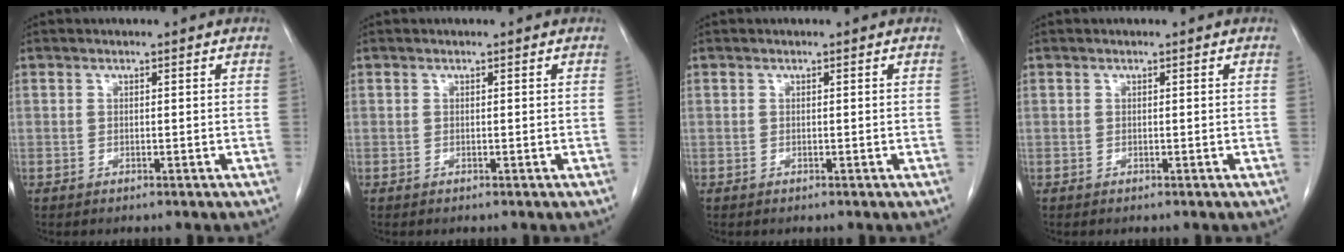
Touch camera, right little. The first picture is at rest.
{"total": 0.0}
{"total": 0.0}
{"total": 0.0}